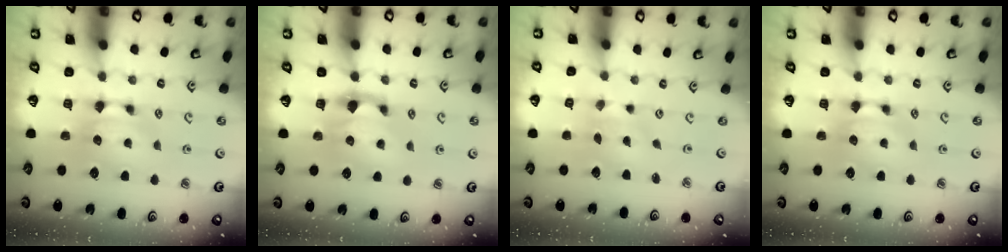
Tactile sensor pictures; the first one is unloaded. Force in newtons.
{"total": 1.4, "press": 0.9, "slide": 1.0}
{"total": 2.1, "press": 1.8, "slide": 1.0}
{"total": 0.0}